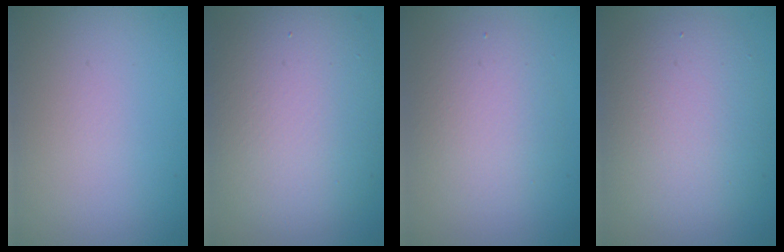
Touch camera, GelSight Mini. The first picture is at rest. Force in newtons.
{"total": 10.3, "press": 10.2, "slide": 0.7}
{"total": 3.8, "press": 3.8, "slide": 0.4}
{"total": 6.8, "press": 6.8, "slide": 0.3}